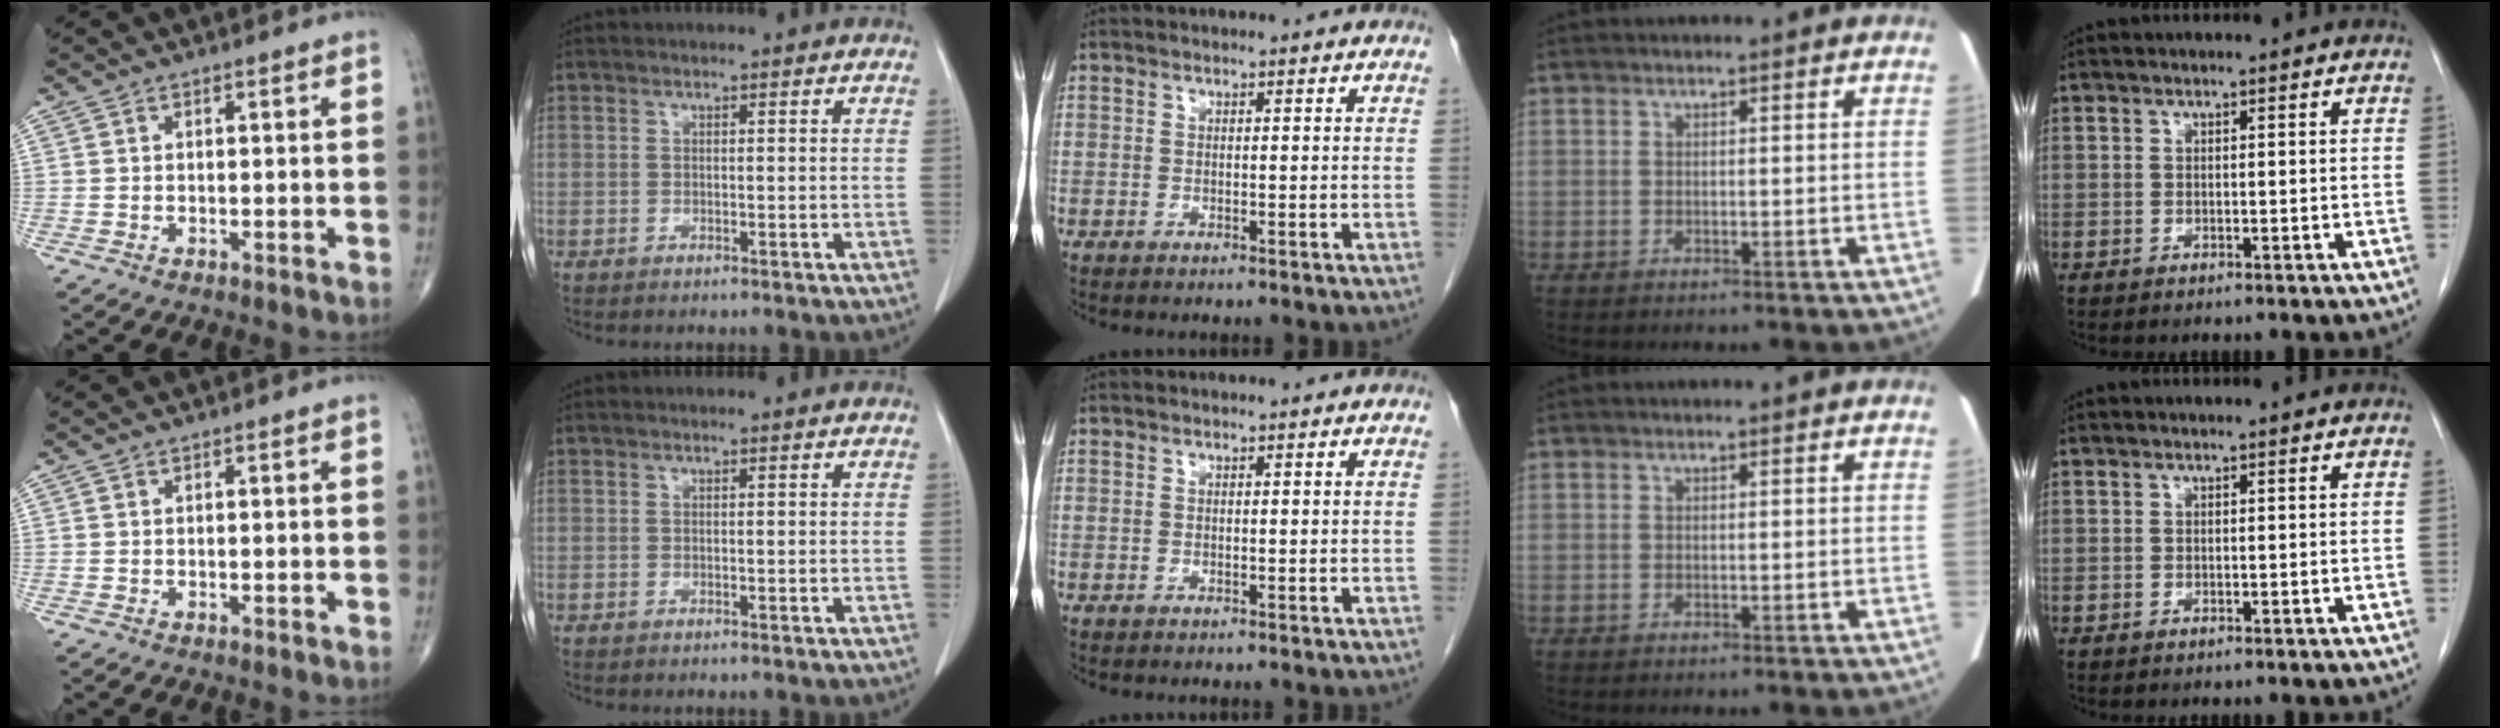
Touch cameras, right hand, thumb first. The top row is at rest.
{}